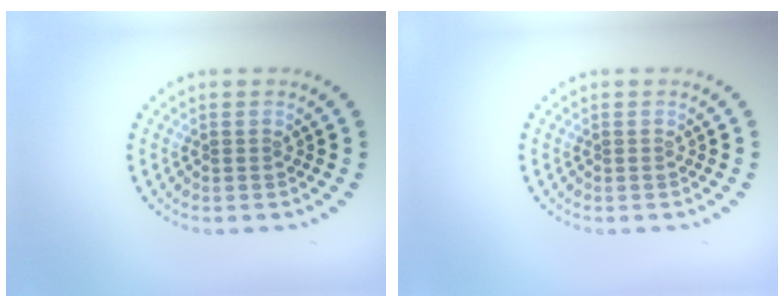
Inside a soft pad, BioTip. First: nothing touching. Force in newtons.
{"total": 0.0}